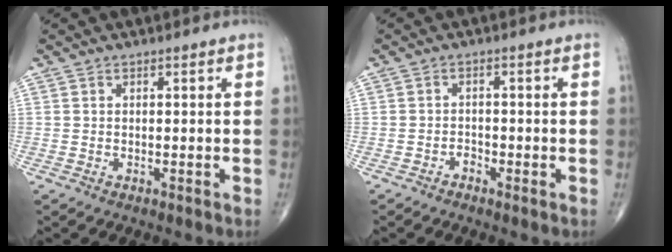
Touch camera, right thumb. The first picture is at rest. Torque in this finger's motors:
{"motor_torque": [0.18, 0.00, 0.15, -0.15, 0.03]}